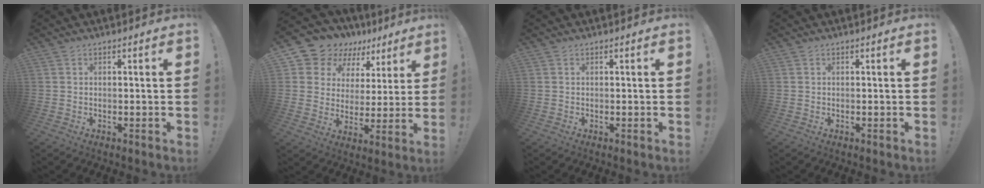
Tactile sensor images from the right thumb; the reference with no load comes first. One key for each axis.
{"total": 11.2, "fx": 8.0, "fy": 7.5, "fz": 2.5, "tx": -0.055, "ty": -0.063, "tz": 0.153}
{"total": 0.0}
{"total": 0.0}